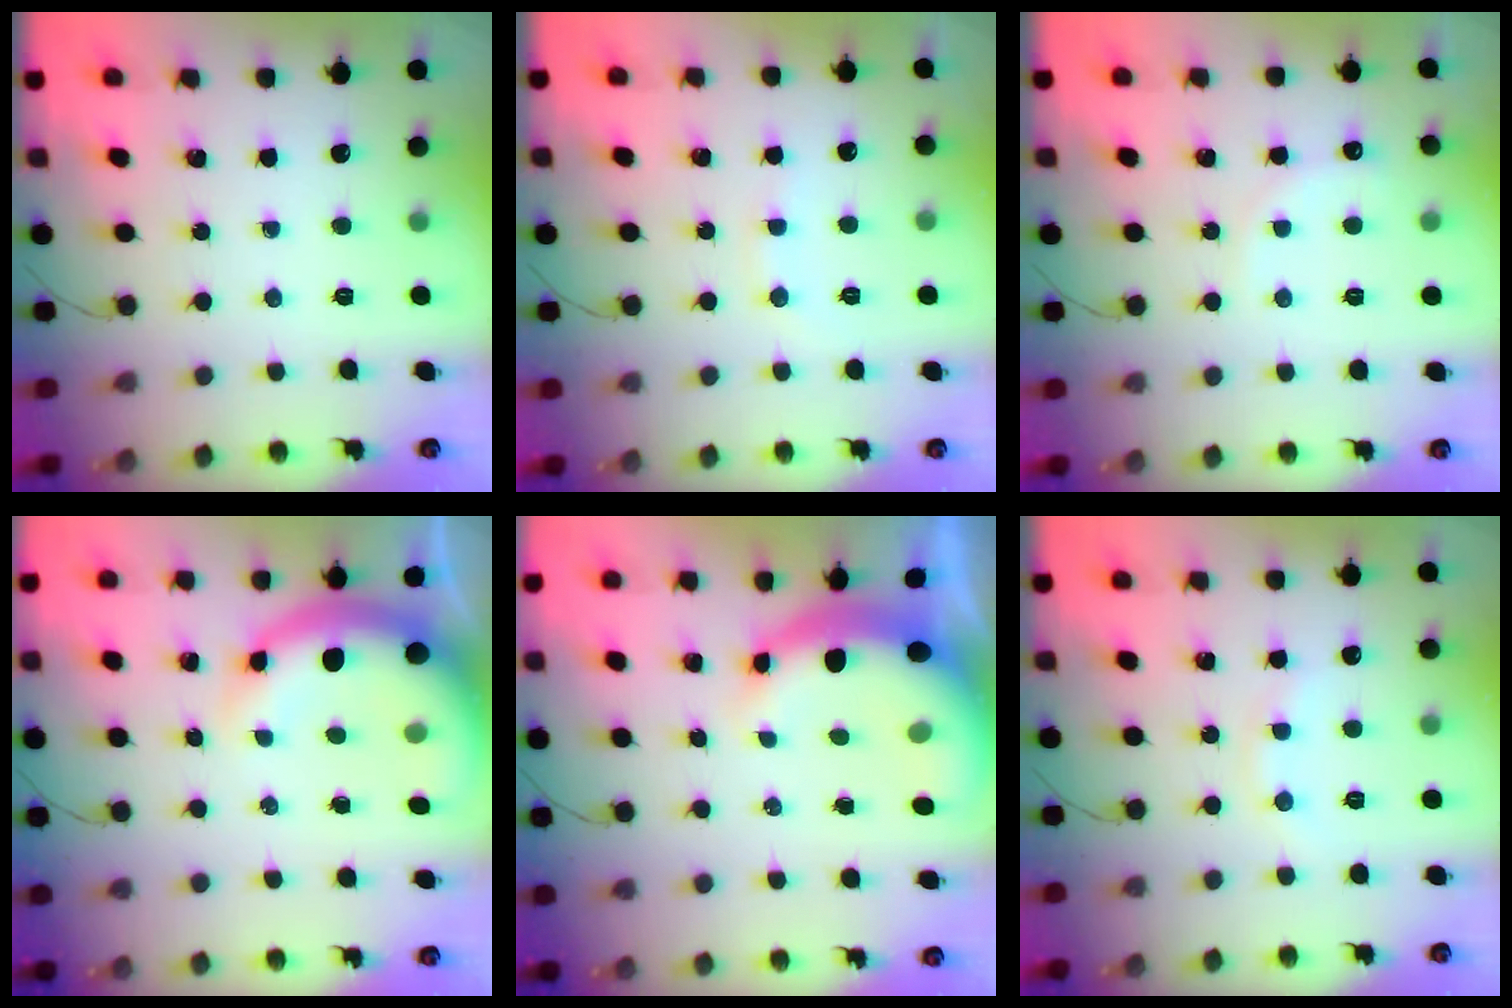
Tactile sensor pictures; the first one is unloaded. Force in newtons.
{"total": 6.3, "press": 6.2, "slide": 1.4}
{"total": 6.7, "press": 6.5, "slide": 1.8}
{"total": 9.2, "press": 8.8, "slide": 2.9}
{"total": 9.7, "press": 9.5, "slide": 2.0}
{"total": 5.2, "press": 5.1, "slide": 1.1}